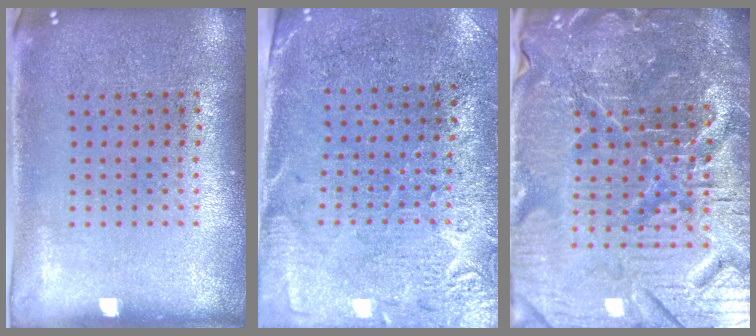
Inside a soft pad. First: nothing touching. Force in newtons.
{"total": 2.7, "press": 2.4, "slide": 1.2}
{"total": 7.3, "press": 6.5, "slide": 3.4}